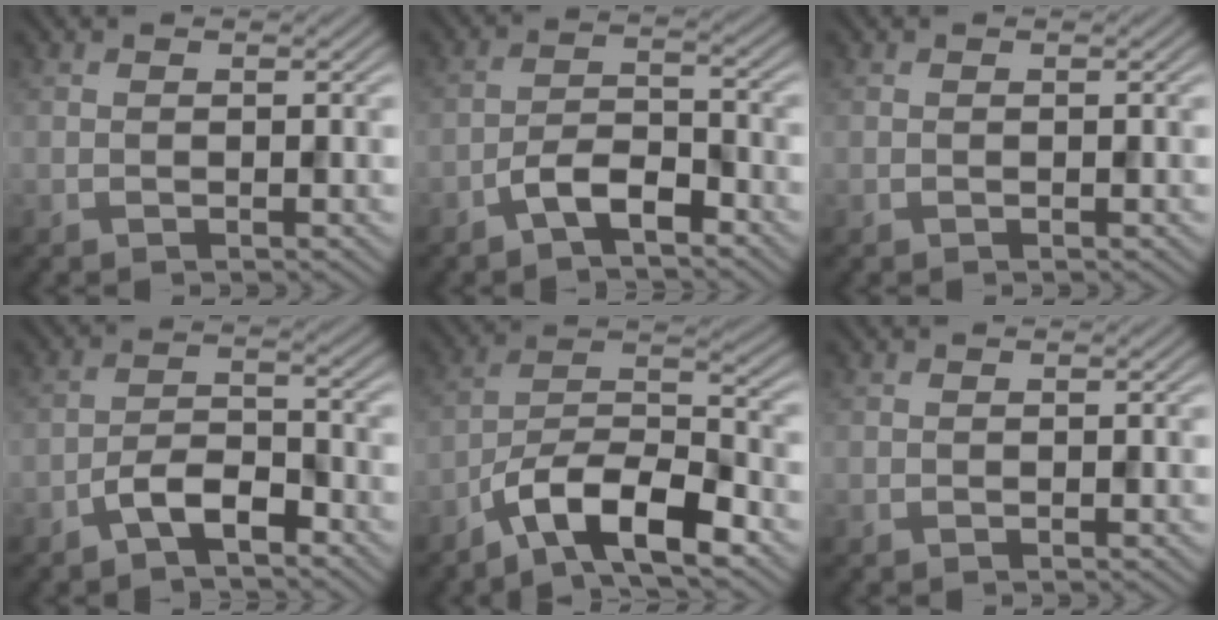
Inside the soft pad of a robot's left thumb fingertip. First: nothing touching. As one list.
[{"total": 4.6, "force": [-3.1, 1.7, 3.0], "torque": [-0.053, 0.008, -0.068]}, {"total": 0.0}, {"total": 4.7, "force": [-3.2, 1.7, 3.0], "torque": [-0.054, 0.008, -0.069]}, {"total": 11.0, "force": [-7.2, 3.4, 7.5], "torque": [-0.125, 0.007, -0.149]}, {"total": 0.0}]